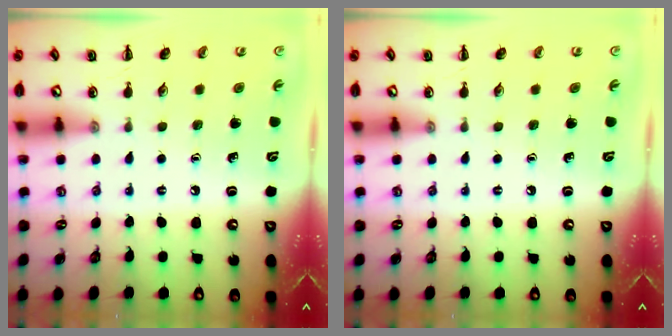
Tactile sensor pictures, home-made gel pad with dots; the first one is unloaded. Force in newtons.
{"total": 0.0}